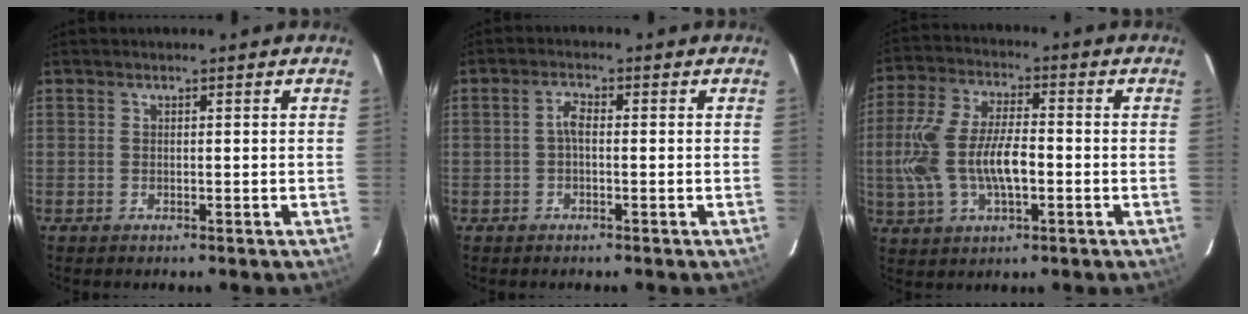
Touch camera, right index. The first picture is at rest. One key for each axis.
{"total": 2.2, "fx": -0.3, "fy": 0.9, "fz": 1.9, "tx": -0.041, "ty": 0.009, "tz": -0.007}
{"total": 13.8, "fx": -2.1, "fy": 6.1, "fz": 12.2, "tx": -0.259, "ty": 0.003, "tz": -0.036}